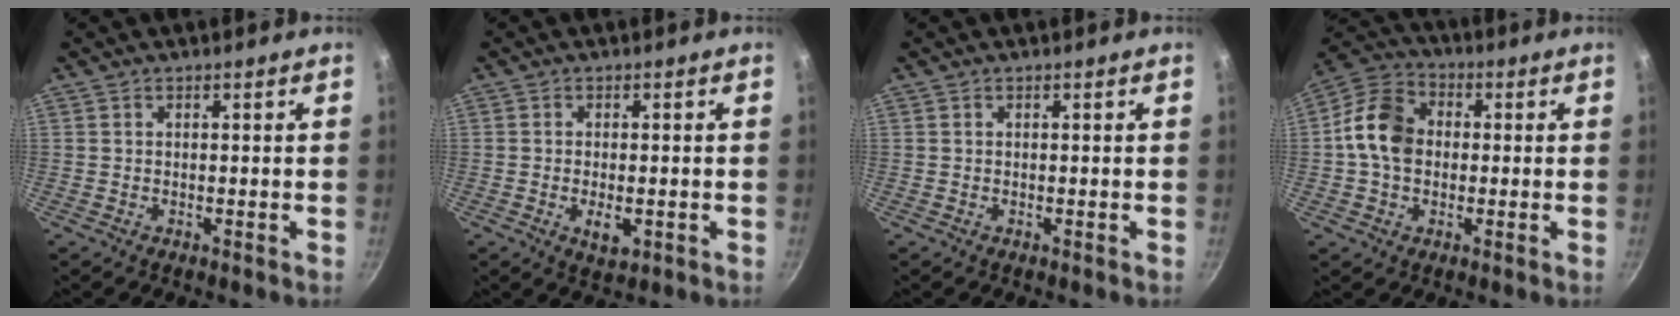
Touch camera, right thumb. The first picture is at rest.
{"total": 4.0, "force": [-1.0, 1.9, 3.4], "torque": [-0.056, -0.003, -0.013]}
{"total": 0.0}
{"total": 11.3, "force": [0.1, 8.7, 7.2], "torque": [-0.105, 0.023, -0.018]}